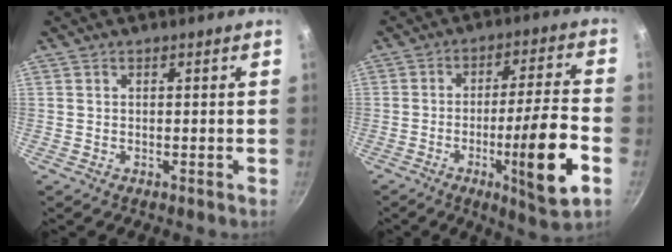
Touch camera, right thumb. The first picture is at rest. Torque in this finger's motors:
{"motor_torque": [3.17, 1.84, 2.06, -0.71, 0.68]}